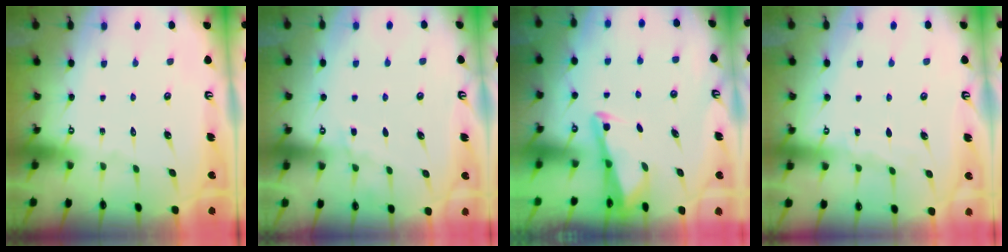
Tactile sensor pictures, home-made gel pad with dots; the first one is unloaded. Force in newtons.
{"total": 4.9, "press": 4.9, "slide": 0.5}
{"total": 2.5, "press": 2.5, "slide": 0.1}
{"total": 4.1, "press": 4.0, "slide": 0.5}